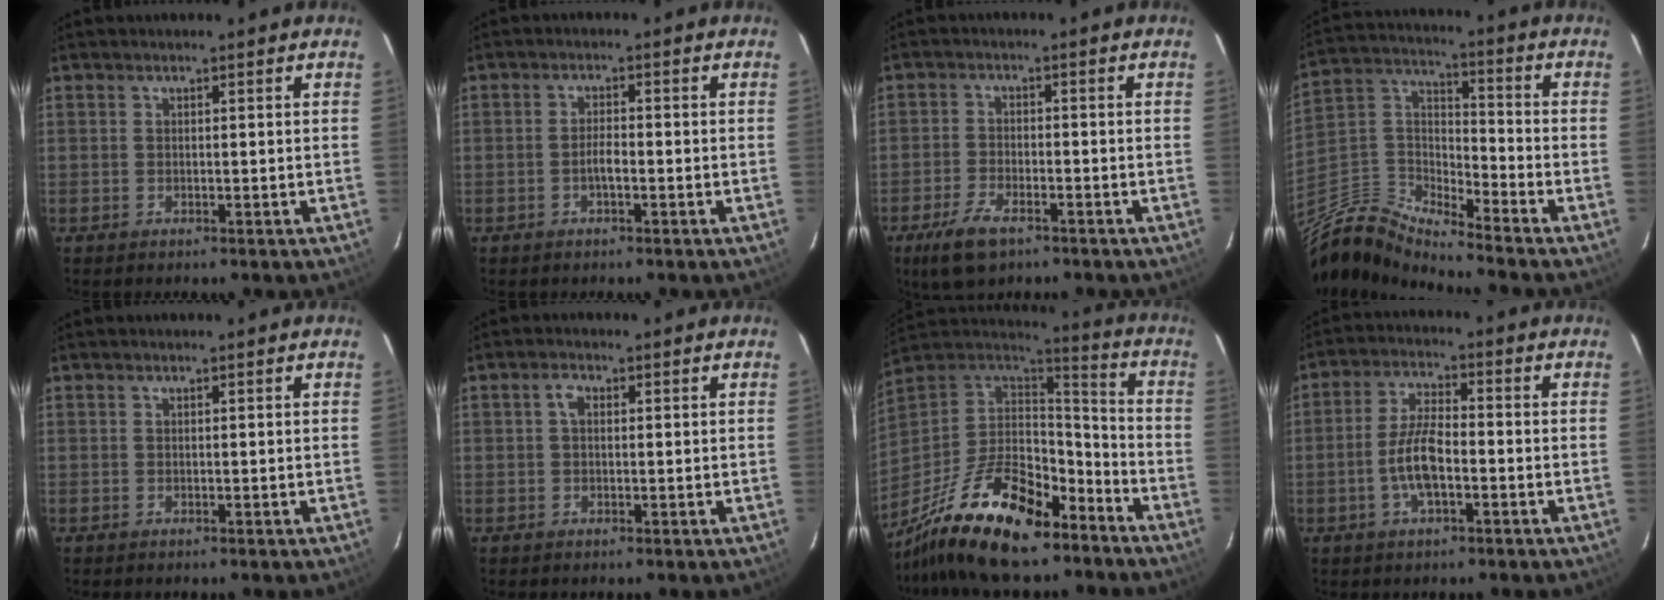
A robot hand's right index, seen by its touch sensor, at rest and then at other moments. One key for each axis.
{"total": 2.1, "fx": -1.0, "fy": 0.5, "fz": 1.9, "tx": -0.038, "ty": 0.002, "tz": -0.018}
{"total": 7.3, "fx": -4.7, "fy": 3.1, "fz": 4.6, "tx": -0.116, "ty": -0.013, "tz": -0.089}
{"total": 10.7, "fx": -9.9, "fy": 1.0, "fz": 3.9, "tx": -0.105, "ty": 0.012, "tz": -0.213}
{"total": 0.0}
{"total": 1.8, "fx": 0.3, "fy": 1.2, "fz": 1.3, "tx": -0.027, "ty": 0.008, "tz": 0.003}
{"total": 24.3, "fx": -16.9, "fy": 10.0, "fz": 14.3, "tx": -0.291, "ty": -0.010, "tz": -0.279}
{"total": 7.4, "fx": -2.4, "fy": 2.5, "fz": 6.5, "tx": -0.135, "ty": 0.005, "tz": -0.046}